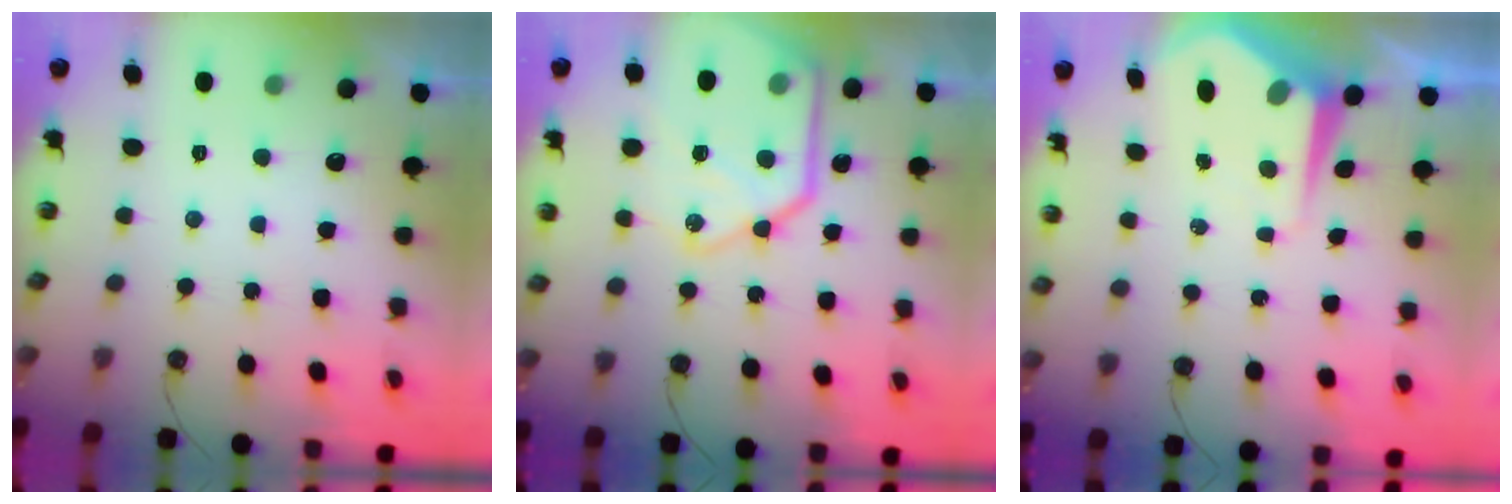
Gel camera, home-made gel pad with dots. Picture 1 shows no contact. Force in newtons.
{"total": 22.9, "press": 22.7, "slide": 2.9}
{"total": 7.4, "press": 7.4, "slide": 0.6}